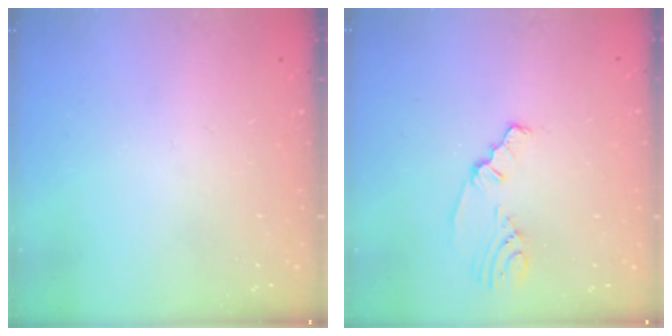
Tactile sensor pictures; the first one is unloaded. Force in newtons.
{"total": 2.1, "press": 1.7, "slide": 1.2}